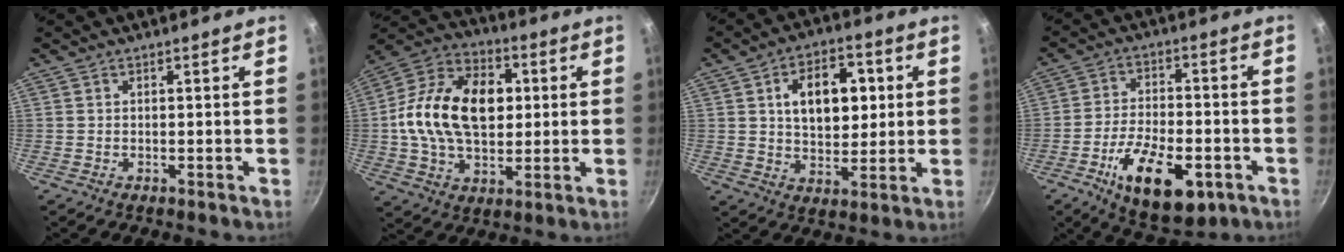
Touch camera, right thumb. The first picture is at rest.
{"total": 20.7, "force": [2.0, 13.9, 15.2], "torque": [-0.234, 0.023, 0.022]}
{"total": 13.4, "force": [2.9, 8.5, 9.9], "torque": [-0.108, -0.001, 0.044]}
{"total": 16.0, "force": [-6.5, 7.6, 12.5], "torque": [-0.190, 0.021, -0.100]}